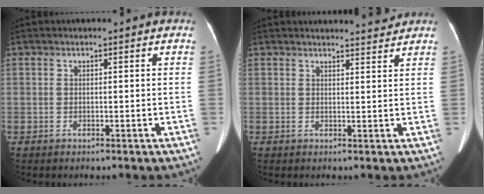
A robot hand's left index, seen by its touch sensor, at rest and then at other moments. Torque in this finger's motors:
{"motor_torque": [0.56, -0.75, 0.02, 0.02]}